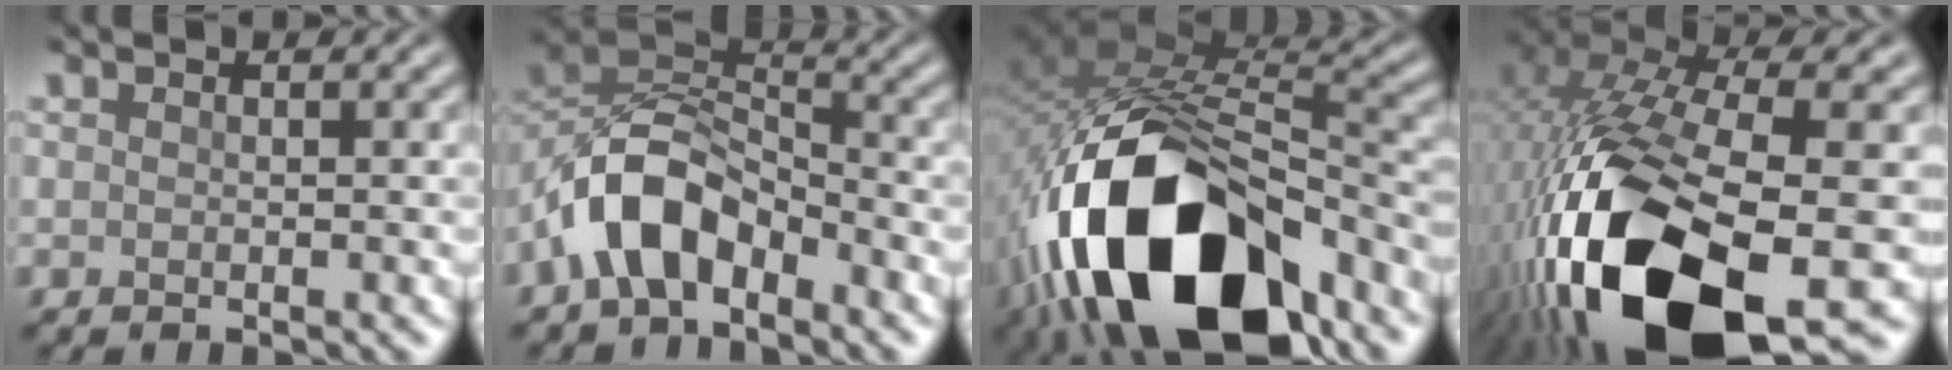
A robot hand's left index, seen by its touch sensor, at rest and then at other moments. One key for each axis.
{"total": 6.9, "fx": -4.0, "fy": 3.6, "fz": 4.4, "tx": -0.077, "ty": 0.010, "tz": -0.083}
{"total": 16.4, "fx": -8.0, "fy": 8.0, "fz": 11.9, "tx": -0.222, "ty": -0.003, "tz": -0.136}
{"total": 18.1, "fx": -6.7, "fy": 7.8, "fz": 14.9, "tx": -0.311, "ty": -0.028, "tz": -0.105}